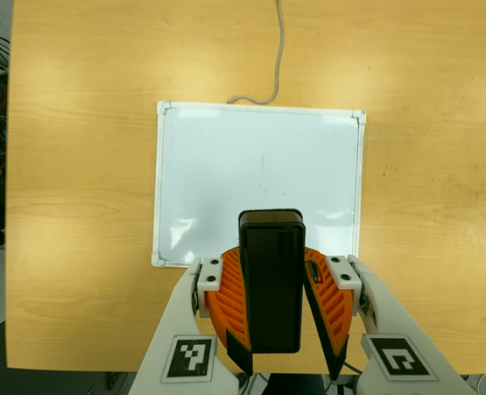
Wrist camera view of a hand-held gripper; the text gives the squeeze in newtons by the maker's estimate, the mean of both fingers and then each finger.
{"total": 9.2, "left": 9.1, "right": 9.3}